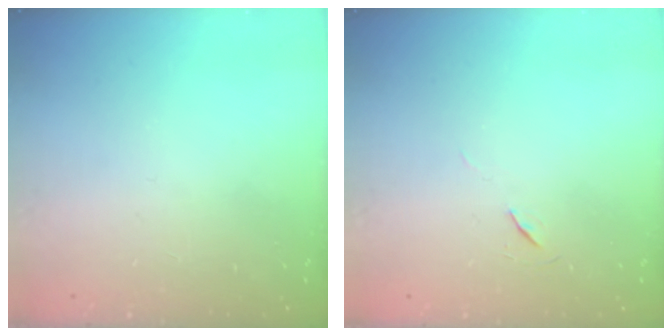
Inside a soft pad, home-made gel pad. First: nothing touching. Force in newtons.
{"total": 5.7, "press": 5.2, "slide": 2.4}